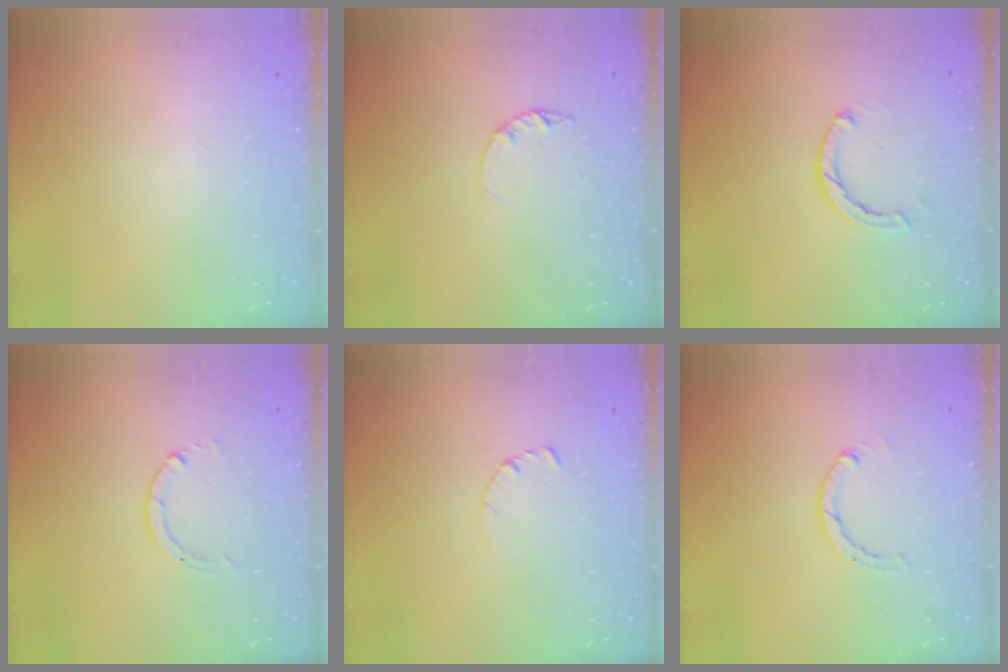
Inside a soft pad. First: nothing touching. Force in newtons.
{"total": 2.2, "press": 2.2, "slide": 0.4}
{"total": 2.4, "press": 2.3, "slide": 0.4}
{"total": 0.6, "press": 0.5, "slide": 0.1}
{"total": 2.8, "press": 2.8, "slide": 0.4}
{"total": 2.8, "press": 2.8, "slide": 0.5}